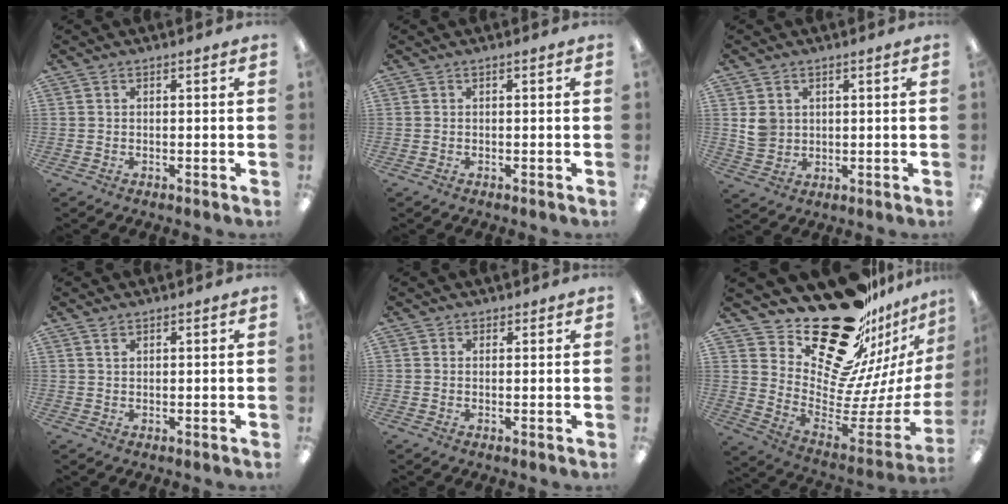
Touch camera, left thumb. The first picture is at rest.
{"total": 0.0}
{"total": 4.5, "force": [1.6, 4.0, 1.5], "torque": [-0.020, 0.002, 0.029]}
{"total": 1.3, "force": [1.0, 0.6, 0.6], "torque": [-0.006, -0.004, 0.018]}
{"total": 1.2, "force": [0.9, 0.8, 0.0], "torque": [0.008, -0.002, 0.015]}
{"total": 25.3, "force": [19.5, 12.0, 10.9], "torque": [-0.144, -0.166, 0.357]}